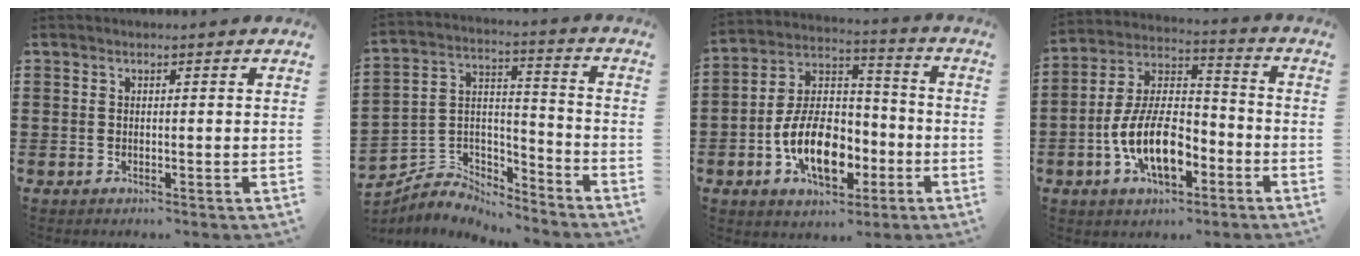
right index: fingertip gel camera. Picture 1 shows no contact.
{"total": 5.2, "force": [-4.9, 1.8, -0.4], "torque": [0.000, 0.004, -0.102]}
{"total": 12.8, "force": [-4.5, 7.5, 9.4], "torque": [-0.193, 0.009, -0.081]}
{"total": 11.8, "force": [-4.9, 5.6, 9.2], "torque": [-0.203, 0.005, -0.093]}